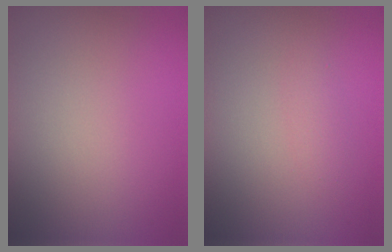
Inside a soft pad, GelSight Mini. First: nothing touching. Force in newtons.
{"total": 0.9, "press": 0.9, "slide": 0.1}